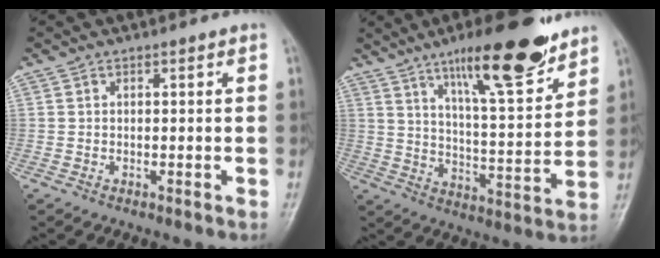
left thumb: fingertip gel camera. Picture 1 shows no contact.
{"total": 18.3, "force": [12.2, 4.2, 13.0], "torque": [-0.172, -0.068, 0.197]}